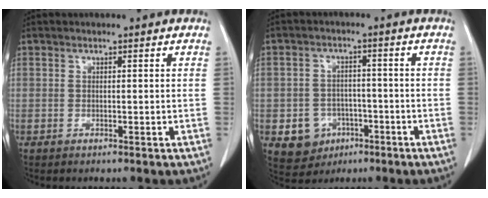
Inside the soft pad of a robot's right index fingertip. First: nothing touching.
{"total": 6.6, "force": [-2.6, 5.8, 1.8], "torque": [-0.036, 0.005, -0.028]}